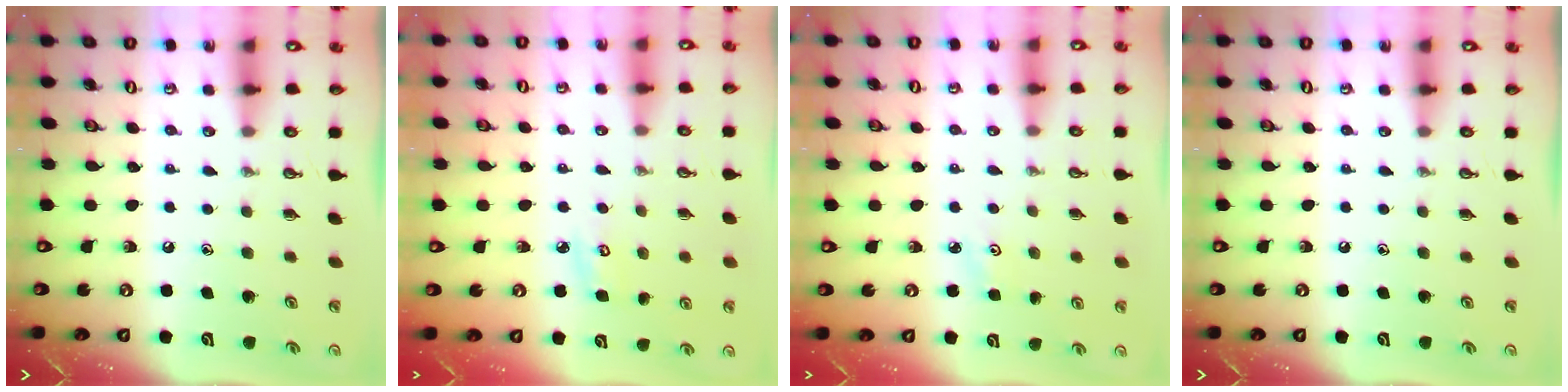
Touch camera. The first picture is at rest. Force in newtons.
{"total": 5.1, "press": 5.0, "slide": 0.5}
{"total": 2.2, "press": 2.1, "slide": 0.3}
{"total": 0.0}